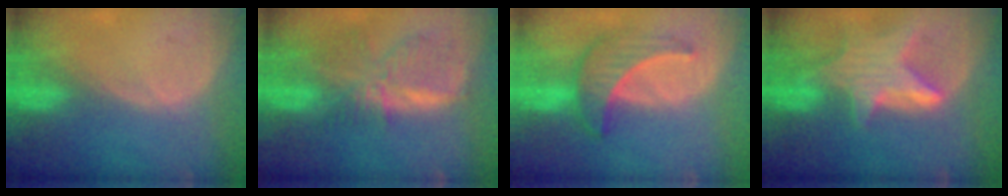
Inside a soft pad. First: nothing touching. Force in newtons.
{"total": 8.7, "press": 7.5, "slide": 4.3}
{"total": 6.5, "press": 6.4, "slide": 1.2}
{"total": 7.5, "press": 7.0, "slide": 2.9}